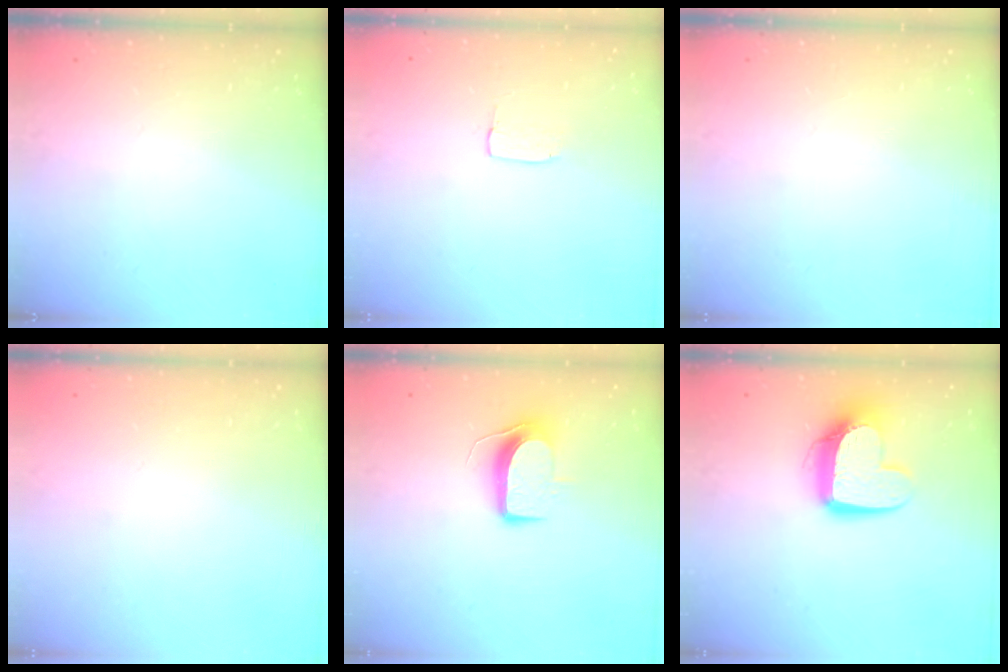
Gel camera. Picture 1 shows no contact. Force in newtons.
{"total": 2.9, "press": 2.9, "slide": 0.2}
{"total": 0.0}
{"total": 0.0}
{"total": 9.0, "press": 9.0, "slide": 0.2}
{"total": 12.2, "press": 12.2, "slide": 1.2}